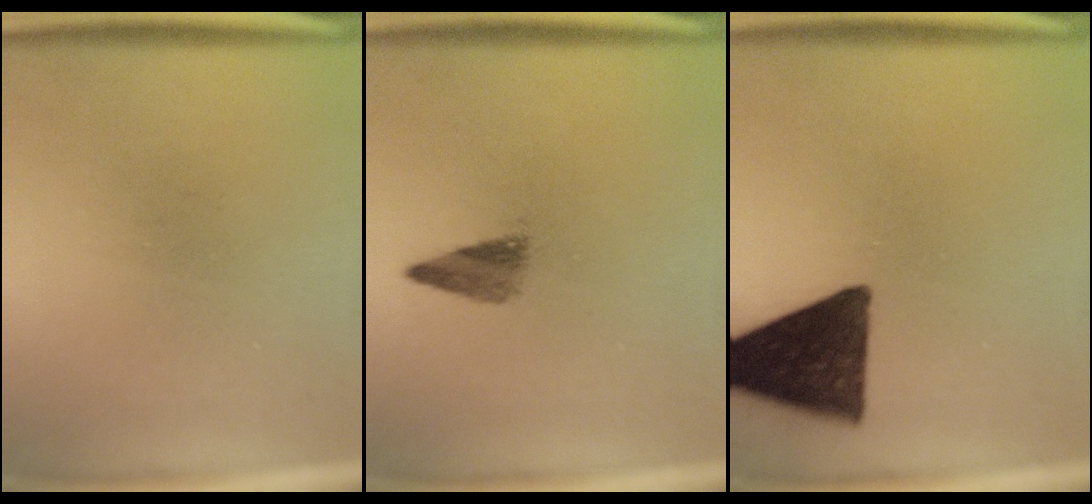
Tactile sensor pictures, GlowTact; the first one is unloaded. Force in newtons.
{"total": 2.9}
{"total": 14.9}